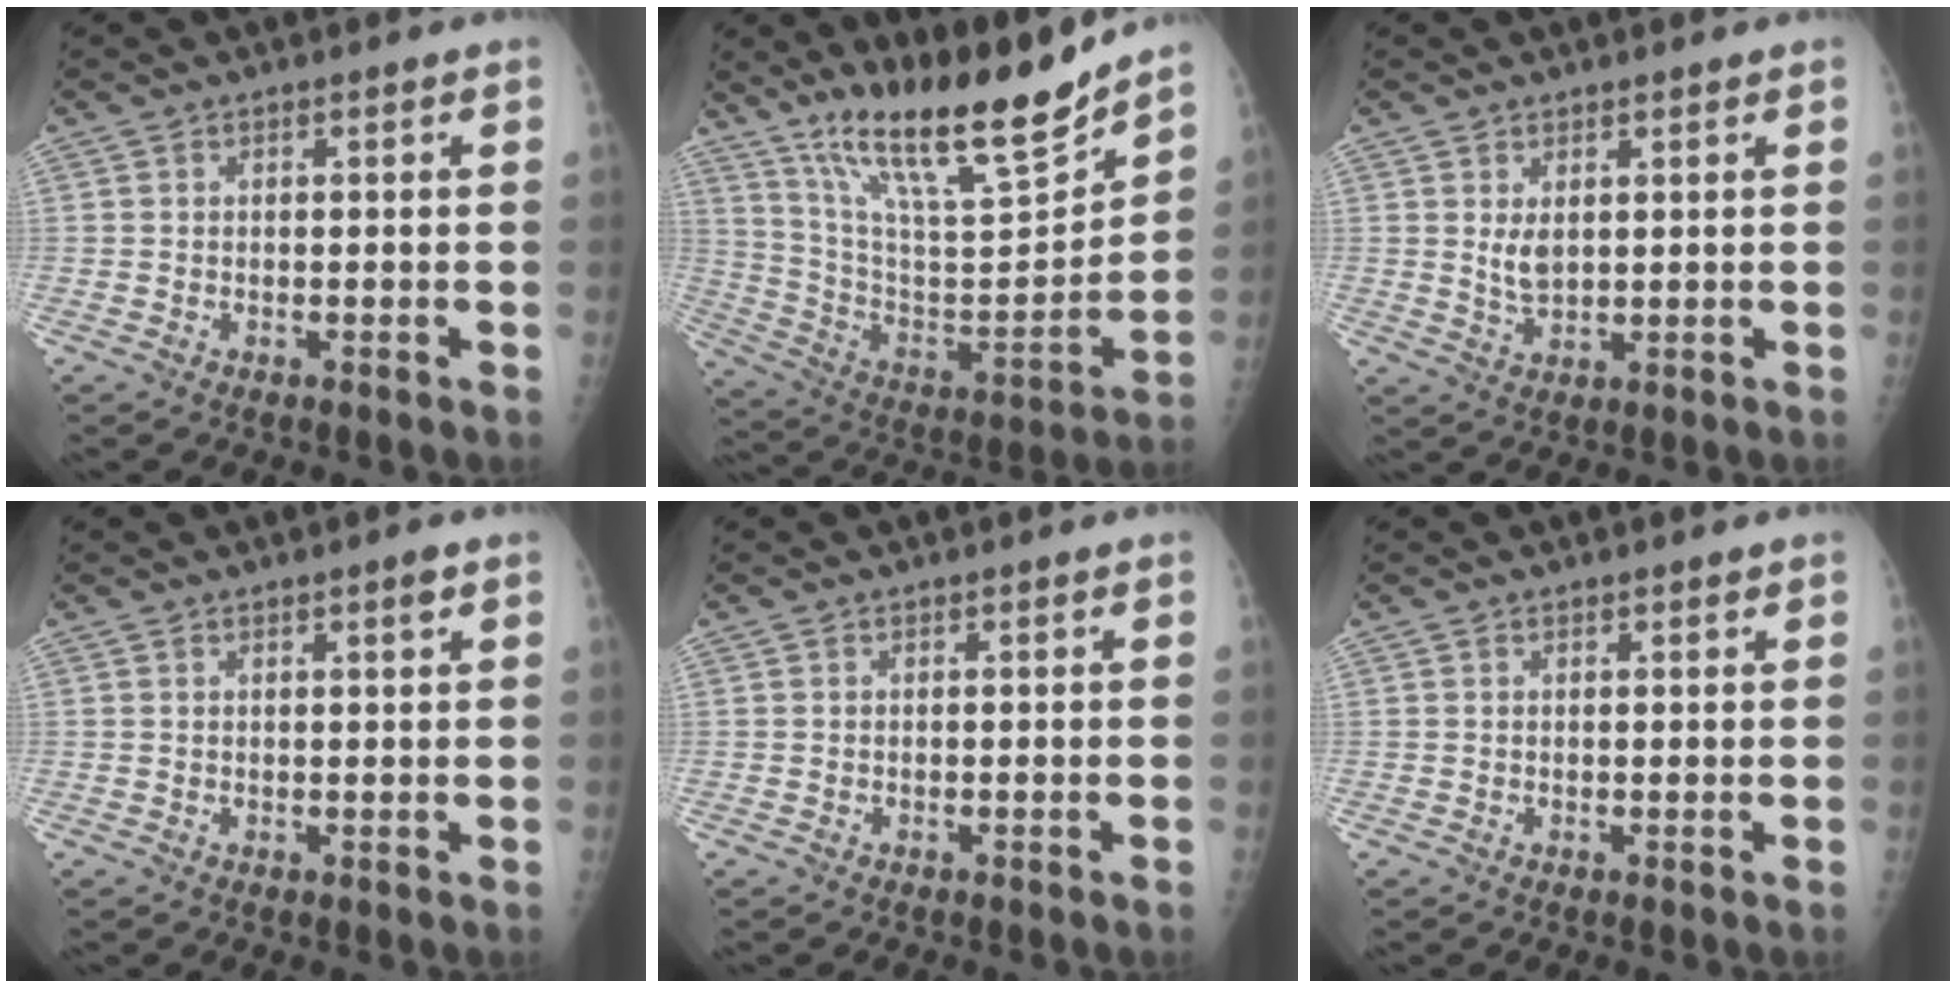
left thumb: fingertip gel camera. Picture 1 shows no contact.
{"total": 21.4, "force": [17.0, 3.5, 12.5], "torque": [-0.180, -0.096, 0.301]}
{"total": 3.4, "force": [1.2, 1.9, 2.5], "torque": [-0.039, -0.015, 0.028]}
{"total": 1.5, "force": [0.9, 0.2, 1.1], "torque": [-0.017, -0.006, 0.016]}
{"total": 0.0}
{"total": 0.7, "force": [0.6, 0.3, 0.2], "torque": [-0.001, -0.004, 0.008]}